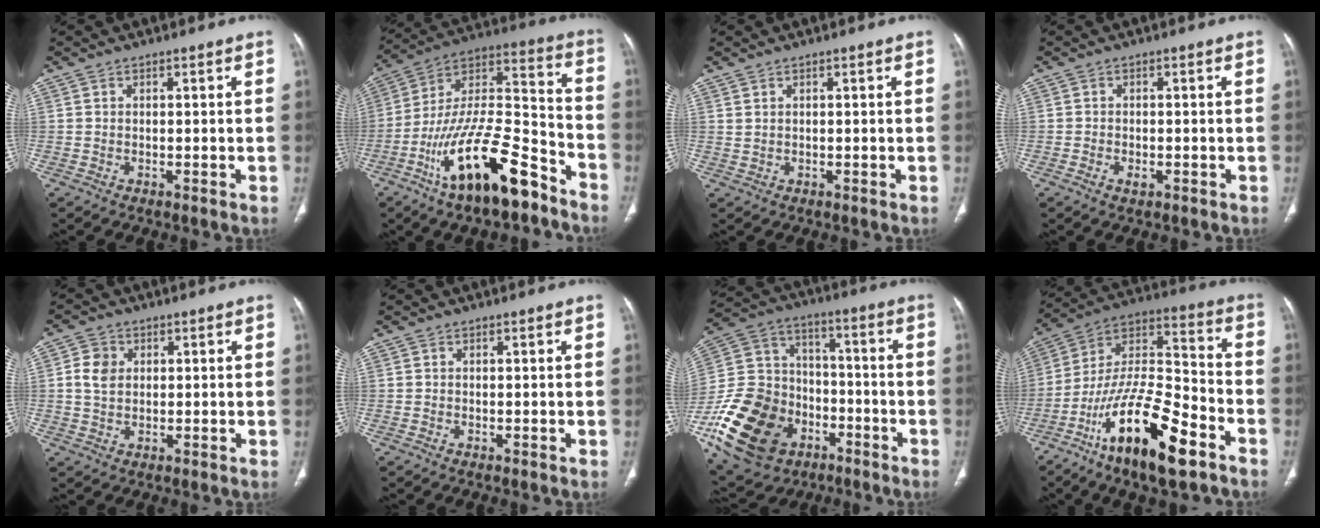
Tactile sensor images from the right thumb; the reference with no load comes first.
{"total": 22.3, "force": [-13.2, 7.8, 16.2], "torque": [-0.304, 0.080, -0.233]}
{"total": 0.7, "force": [0.5, 0.3, 0.4], "torque": [-0.005, -0.001, 0.012]}
{"total": 1.7, "force": [-0.7, 1.0, 1.1], "torque": [-0.021, 0.009, -0.008]}
{"total": 4.8, "force": [0.8, 3.8, 2.8], "torque": [-0.047, 0.000, 0.015]}
{"total": 0.0}
{"total": 25.3, "force": [-10.5, 18.5, 13.8], "torque": [-0.272, 0.066, -0.172]}
{"total": 21.3, "force": [-11.8, 7.0, 16.3], "torque": [-0.307, 0.066, -0.211]}